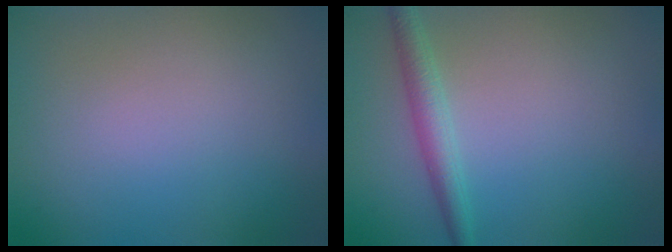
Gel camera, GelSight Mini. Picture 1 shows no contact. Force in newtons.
{"total": 2.4, "press": 2.4, "slide": 0.1}